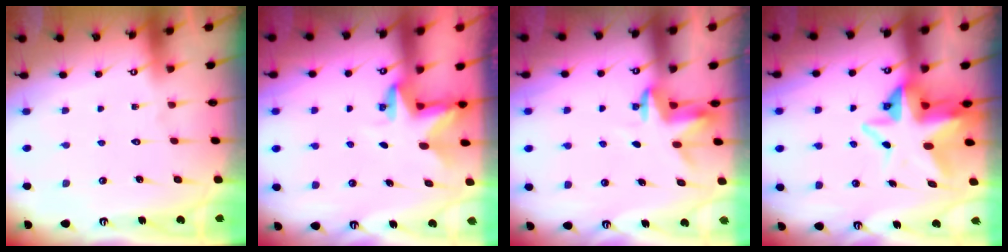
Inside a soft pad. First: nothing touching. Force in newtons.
{"total": 2.9, "press": 2.9, "slide": 0.2}
{"total": 3.8, "press": 3.8, "slide": 0.3}
{"total": 9.9, "press": 9.9, "slide": 0.8}